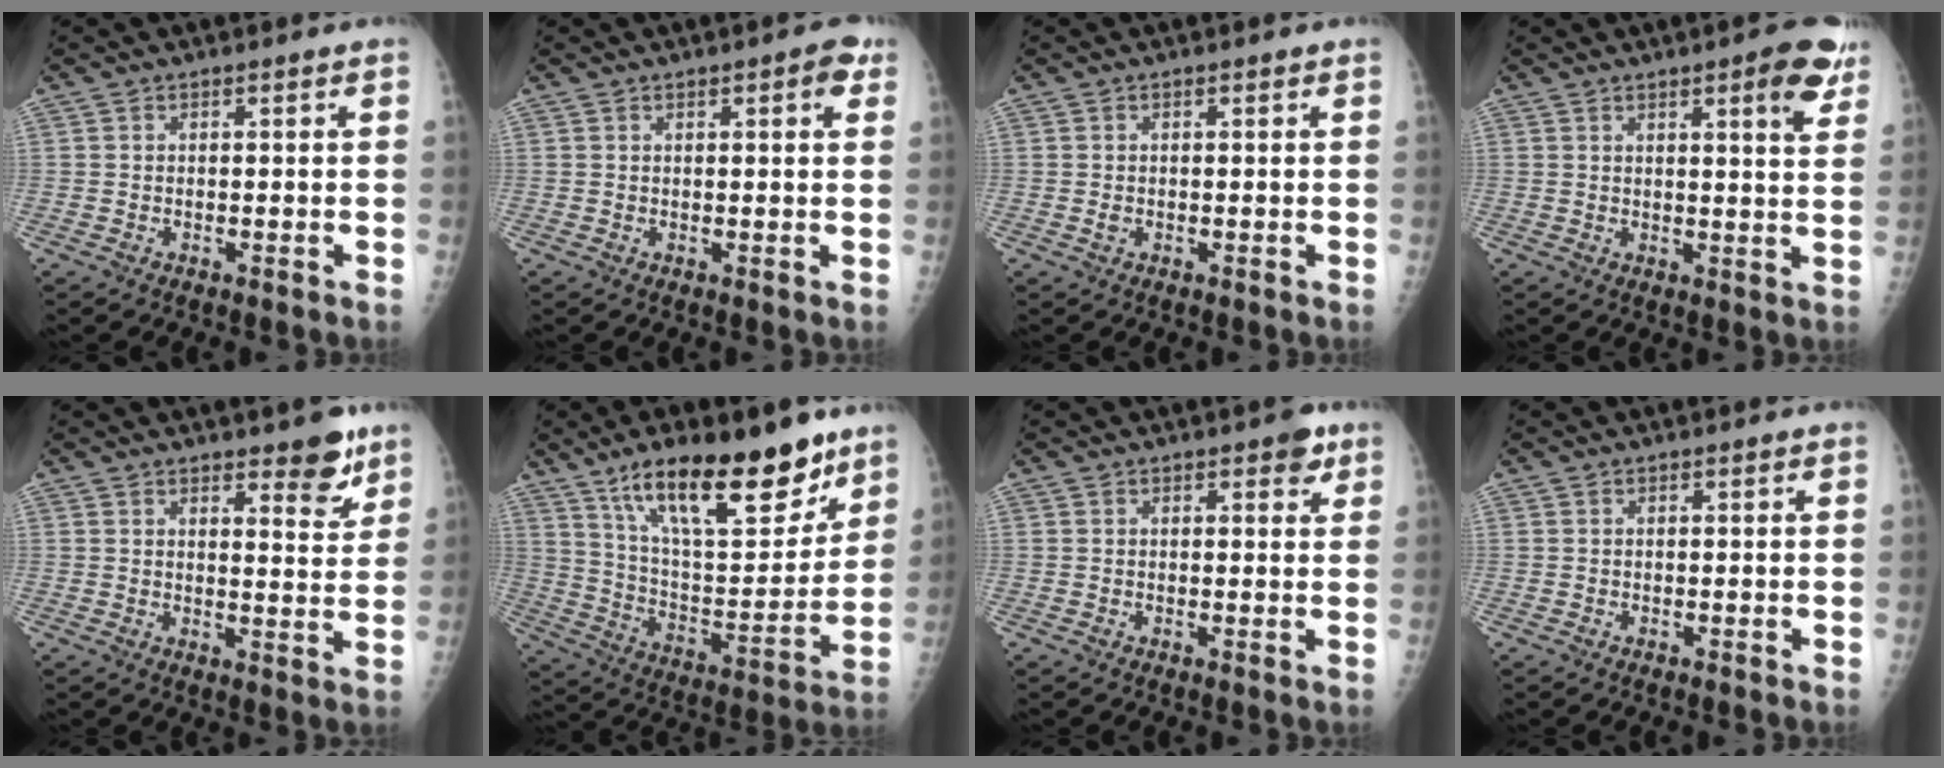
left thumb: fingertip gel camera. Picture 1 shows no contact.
{"total": 3.4, "force": [1.6, 1.2, 2.8], "torque": [-0.027, -0.001, 0.014]}
{"total": 0.7, "force": [0.0, 0.6, 0.4], "torque": [-0.007, 0.000, 0.001]}
{"total": 7.6, "force": [4.2, 1.7, 6.1], "torque": [-0.062, -0.018, 0.048]}
{"total": 6.6, "force": [4.6, 2.2, 4.2], "torque": [-0.030, -0.031, 0.058]}
{"total": 24.4, "force": [15.9, 8.5, 16.4], "torque": [-0.219, -0.065, 0.269]}
{"total": 3.0, "force": [1.7, 1.4, 2.0], "torque": [-0.007, -0.004, 0.017]}
{"total": 0.0}